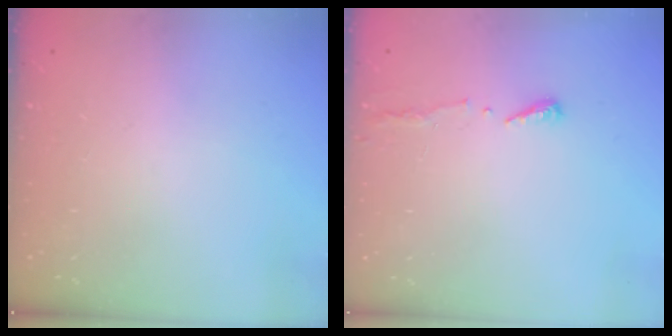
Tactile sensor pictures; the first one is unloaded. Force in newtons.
{"total": 3.5, "press": 3.4, "slide": 0.3}